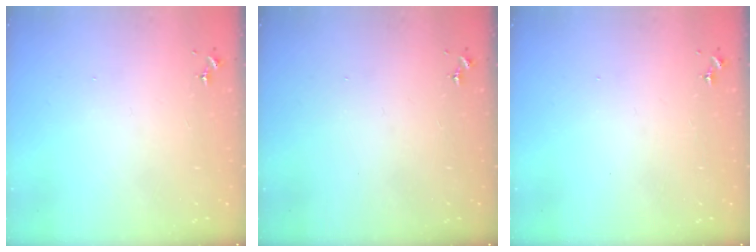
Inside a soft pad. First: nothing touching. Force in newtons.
{"total": 0.0}
{"total": 0.0}